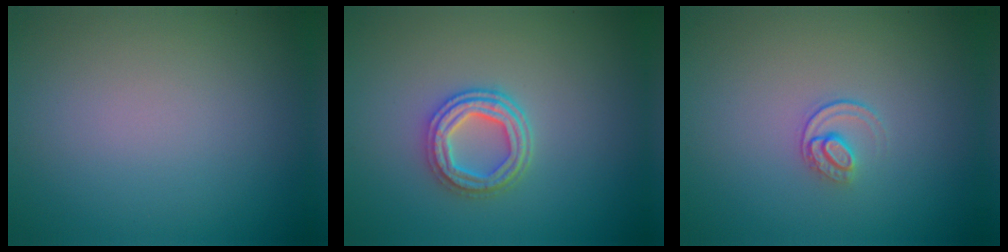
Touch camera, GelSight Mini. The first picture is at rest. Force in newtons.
{"total": 3.5, "press": 3.1, "slide": 1.7}
{"total": 1.4, "press": 0.9, "slide": 1.0}